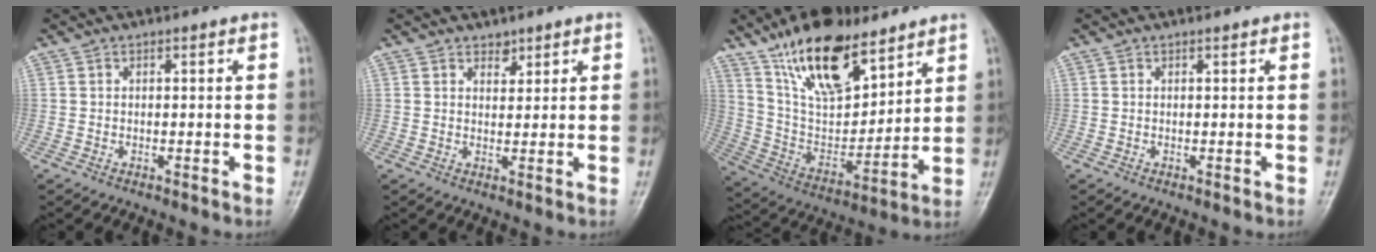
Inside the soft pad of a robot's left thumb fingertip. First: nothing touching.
{"total": 2.2, "force": [1.7, 1.3, 0.5], "torque": [0.008, -0.011, 0.024]}
{"total": 20.1, "force": [13.1, 8.8, 12.5], "torque": [-0.174, -0.060, 0.246]}
{"total": 0.0}